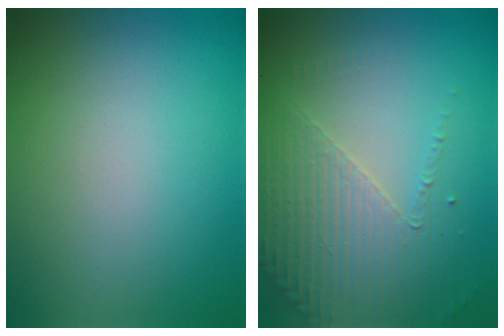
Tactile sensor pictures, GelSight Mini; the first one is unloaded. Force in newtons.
{"total": 4.2, "press": 3.1, "slide": 2.9}